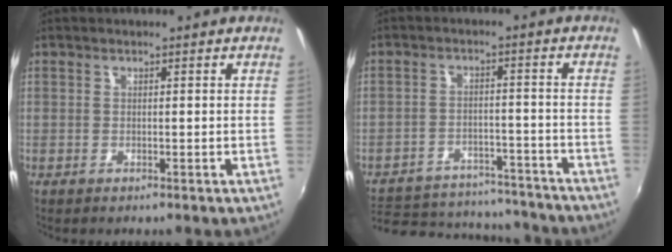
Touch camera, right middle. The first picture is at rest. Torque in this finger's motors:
{"motor_torque": [1.04, -1.10, 0.12, 0.02]}